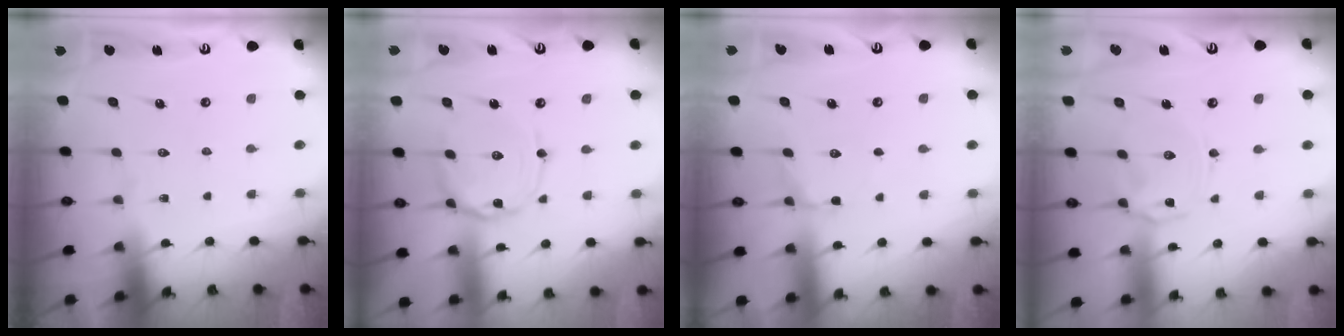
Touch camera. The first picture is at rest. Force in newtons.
{"total": 5.1, "press": 5.0, "slide": 0.3}
{"total": 2.9, "press": 2.5, "slide": 1.5}
{"total": 2.1, "press": 2.0, "slide": 0.7}